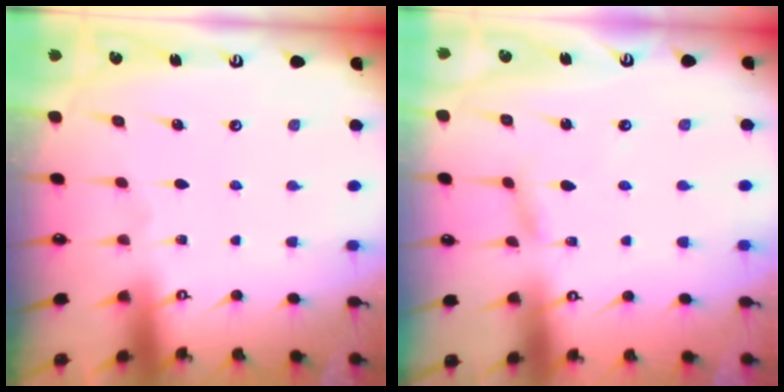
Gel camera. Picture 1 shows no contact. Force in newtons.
{"total": 2.3, "press": 2.3, "slide": 0.2}